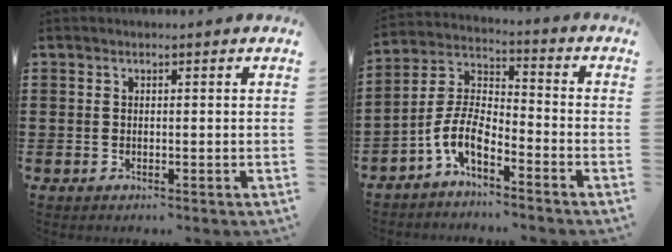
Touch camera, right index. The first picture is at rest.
{"total": 6.8, "force": [-4.7, 2.4, 4.3], "torque": [-0.121, -0.015, -0.101]}